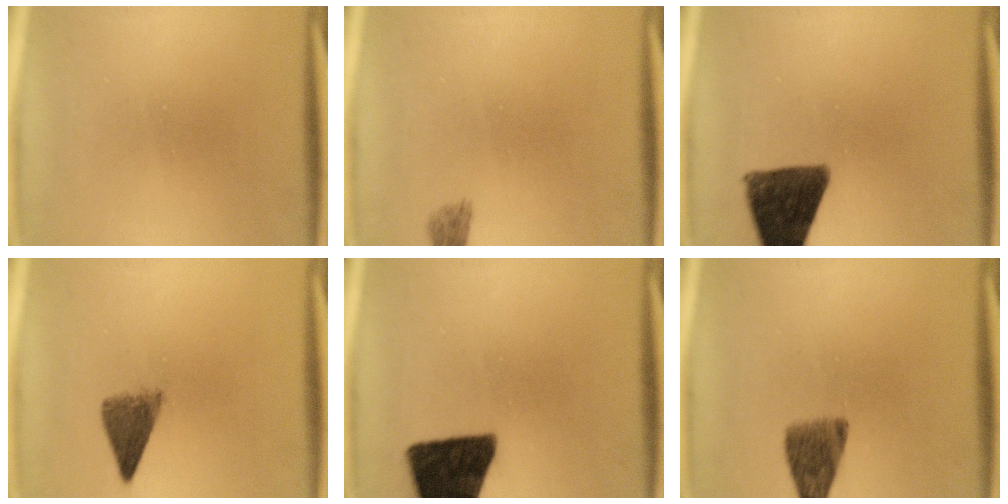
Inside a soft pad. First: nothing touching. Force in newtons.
{"total": 1.6}
{"total": 12.5}
{"total": 4.6}
{"total": 16.8}
{"total": 5.4}